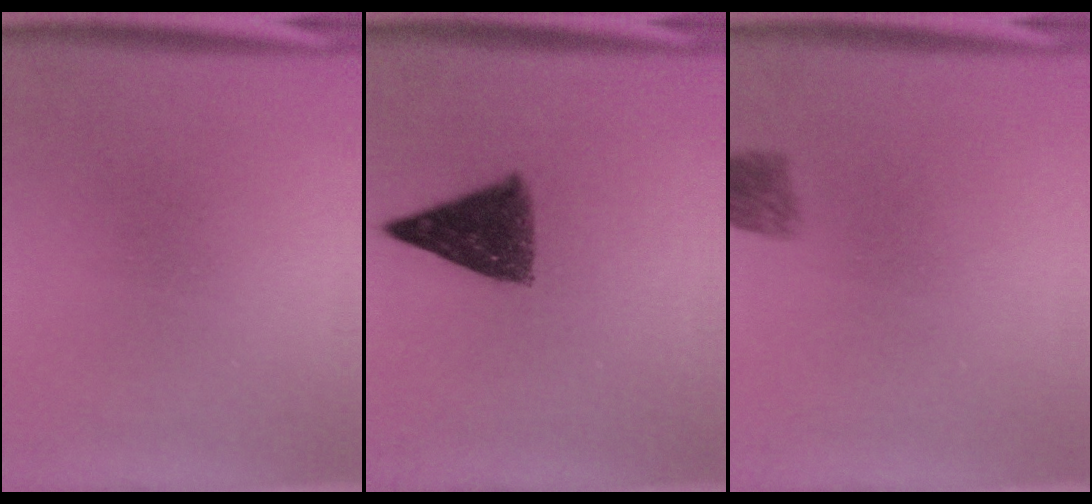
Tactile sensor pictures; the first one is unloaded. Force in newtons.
{"total": 9.0}
{"total": 2.9}